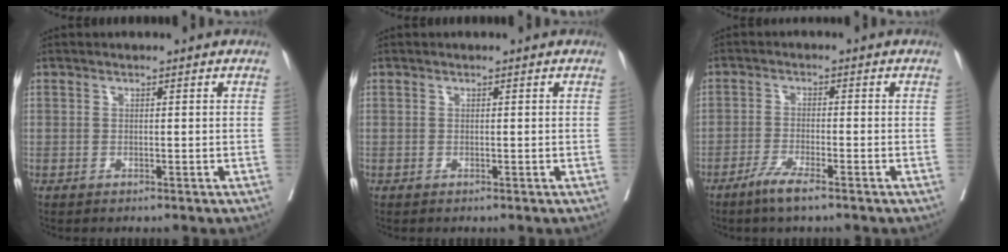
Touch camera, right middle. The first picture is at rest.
{"total": 0.0}
{"total": 4.0, "force": [-2.8, 0.1, 2.8], "torque": [-0.057, -0.006, -0.056]}